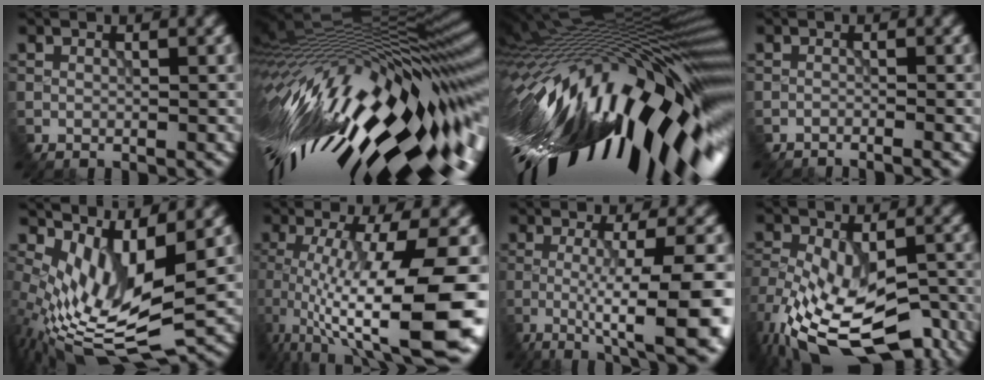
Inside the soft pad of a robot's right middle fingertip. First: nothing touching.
{"total": 17.4, "force": [-2.1, 4.8, 16.6], "torque": [-0.293, -0.008, -0.037]}
{"total": 18.7, "force": [-4.6, 6.1, 17.0], "torque": [-0.283, -0.006, -0.091]}
{"total": 1.8, "force": [-1.7, -0.1, 0.6], "torque": [-0.010, 0.011, -0.037]}
{"total": 8.7, "force": [0.0, 3.7, 7.8], "torque": [-0.176, -0.019, 0.006]}
{"total": 12.9, "force": [-2.5, 3.2, 12.3], "torque": [-0.207, -0.009, -0.035]}
{"total": 11.1, "force": [-3.6, 2.3, 10.2], "torque": [-0.155, -0.002, -0.052]}
{"total": 14.3, "force": [-8.8, 7.0, 8.8], "torque": [-0.175, -0.022, -0.124]}